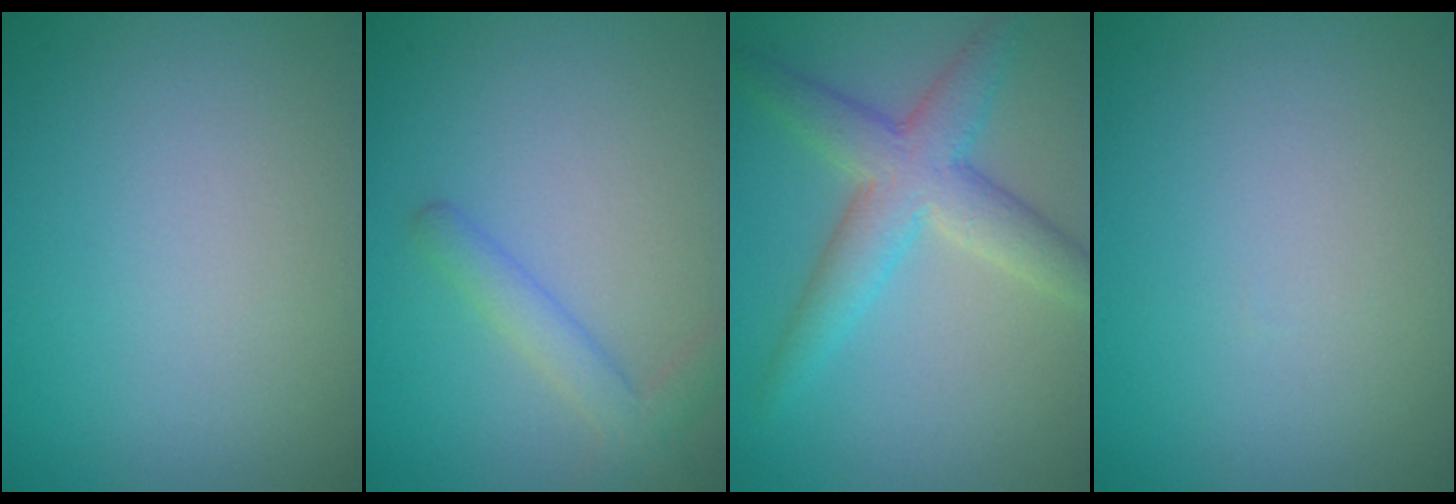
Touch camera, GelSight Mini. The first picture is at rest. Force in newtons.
{"total": 2.3, "press": 2.3, "slide": 0.1}
{"total": 5.2, "press": 5.2, "slide": 0.2}
{"total": 0.0}